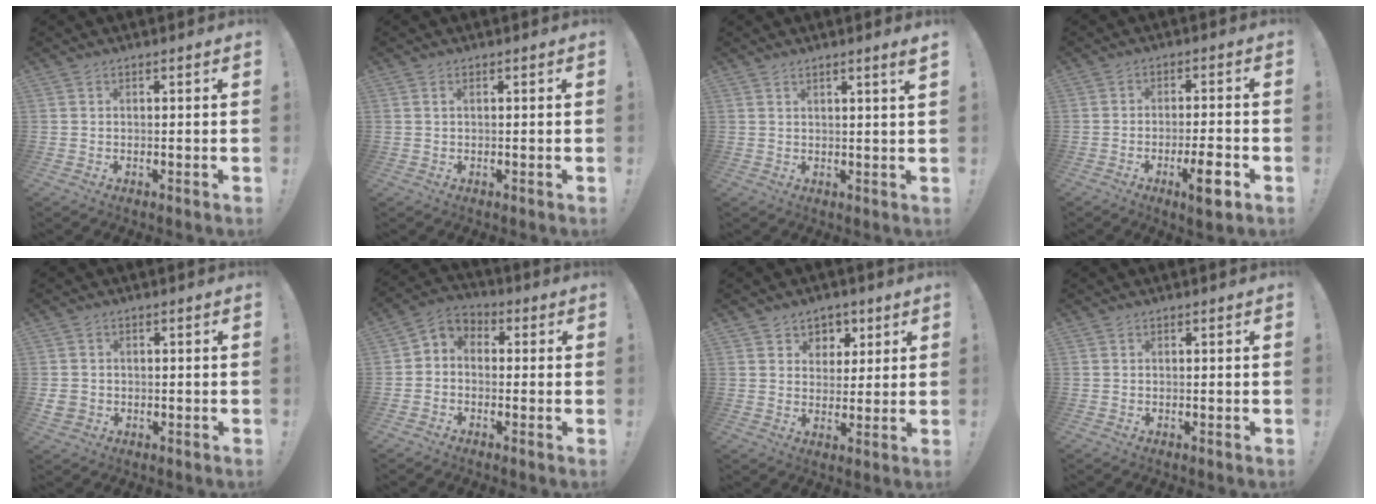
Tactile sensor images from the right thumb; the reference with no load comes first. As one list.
[{"total": 0.8, "force": [0.4, 0.3, 0.7], "torque": [-0.007, -0.001, 0.006]}, {"total": 2.7, "force": [2.0, -0.5, 1.8], "torque": [-0.021, -0.014, 0.030]}, {"total": 7.9, "force": [-4.1, 1.0, 6.7], "torque": [-0.103, 0.011, -0.069]}, {"total": 3.4, "force": [-0.2, 3.1, 1.5], "torque": [-0.037, -0.002, -0.002]}, {"total": 4.6, "force": [-2.2, 3.7, 1.7], "torque": [-0.040, 0.013, -0.041]}, {"total": 6.2, "force": [2.9, 5.5, 0.6], "torque": [0.006, -0.026, 0.057]}, {"total": 0.0}]